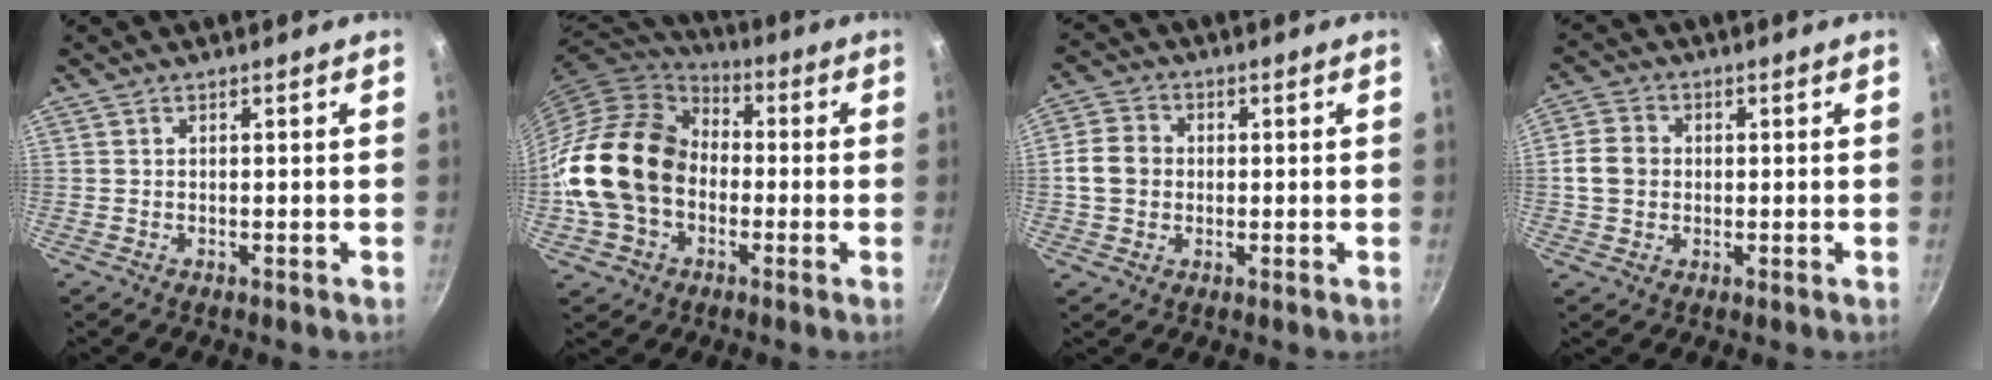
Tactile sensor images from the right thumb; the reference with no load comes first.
{"total": 20.0, "force": [-2.2, 15.2, 12.8], "torque": [-0.219, 0.047, -0.046]}
{"total": 6.8, "force": [-0.1, 5.8, 3.4], "torque": [-0.044, 0.010, -0.014]}
{"total": 6.1, "force": [0.0, 5.2, 3.1], "torque": [-0.041, 0.007, -0.010]}